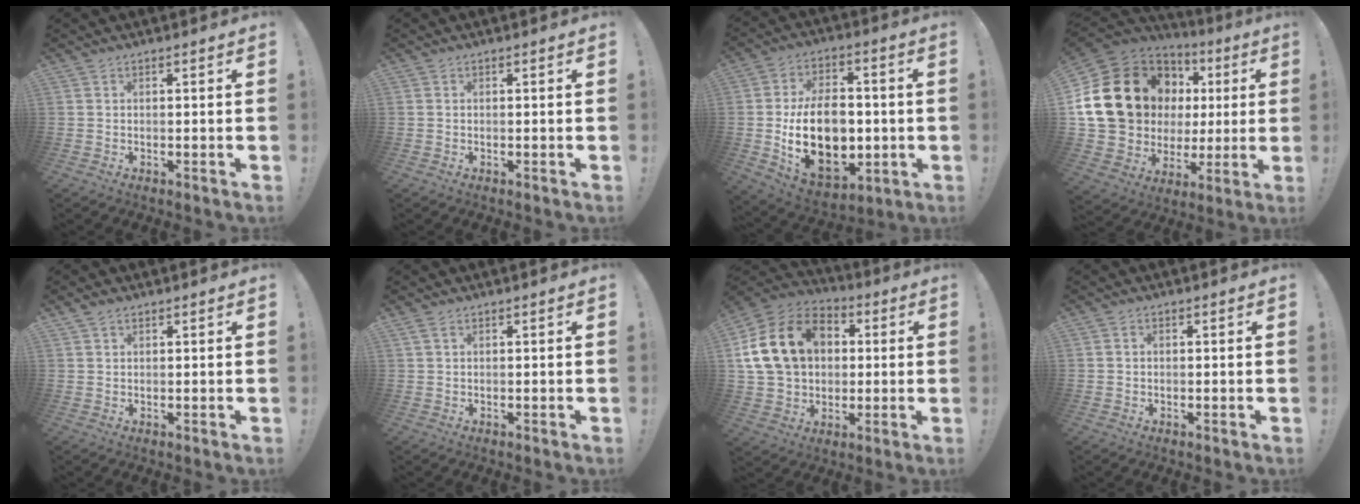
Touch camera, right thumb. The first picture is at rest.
{"total": 0.0}
{"total": 19.9, "force": [-0.8, 15.0, 13.0], "torque": [-0.207, -0.013, 0.010]}
{"total": 23.3, "force": [7.4, 17.4, 13.6], "torque": [-0.245, -0.039, 0.179]}
{"total": 1.4, "force": [1.2, 0.6, 0.5], "torque": [-0.008, -0.005, 0.022]}
{"total": 1.8, "force": [1.0, 0.8, 1.2], "torque": [-0.027, 0.001, 0.021]}
{"total": 20.8, "force": [4.6, 15.8, 12.9], "torque": [-0.223, 0.000, 0.096]}
{"total": 0.7, "force": [0.0, 0.6, 0.3], "torque": [-0.005, 0.002, 0.000]}